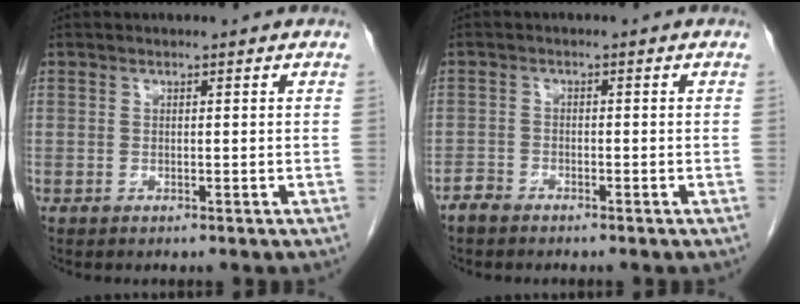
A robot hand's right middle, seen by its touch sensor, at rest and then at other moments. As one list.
[{"total": 1.9, "force": [-1.7, 0.7, 0.4], "torque": [-0.014, 0.000, -0.031]}]